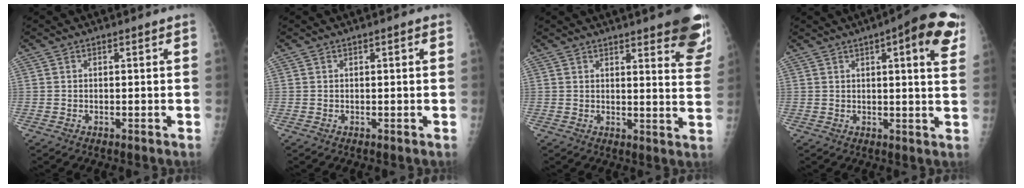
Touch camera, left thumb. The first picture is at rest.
{"total": 0.8, "force": [0.2, 0.1, 0.7], "torque": [-0.014, 0.002, 0.002]}
{"total": 14.8, "force": [10.2, 3.3, 10.2], "torque": [-0.097, -0.052, 0.108]}
{"total": 12.7, "force": [6.1, 3.0, 10.7], "torque": [-0.116, -0.014, 0.067]}